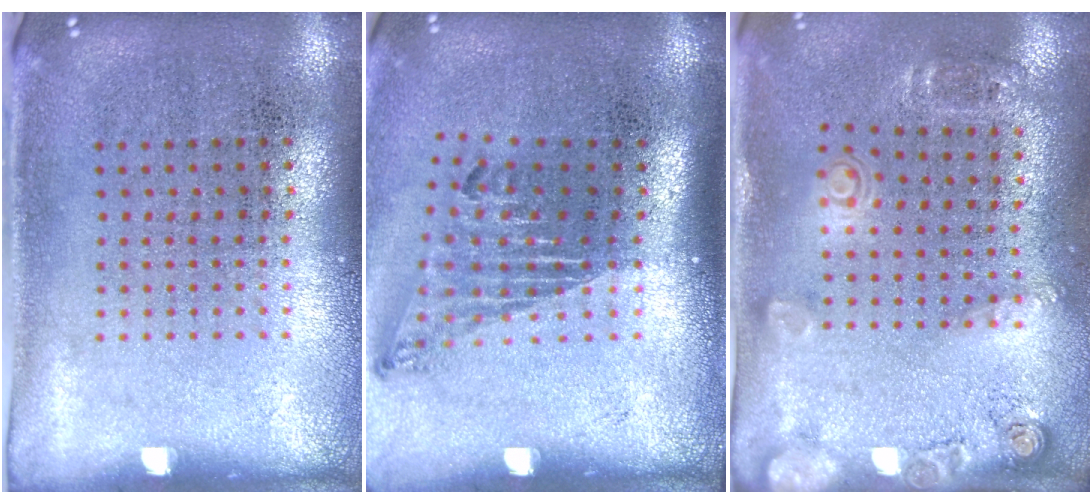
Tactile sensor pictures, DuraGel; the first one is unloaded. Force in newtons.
{"total": 1.7, "press": 1.1, "slide": 1.3}
{"total": 1.9, "press": 1.2, "slide": 1.4}